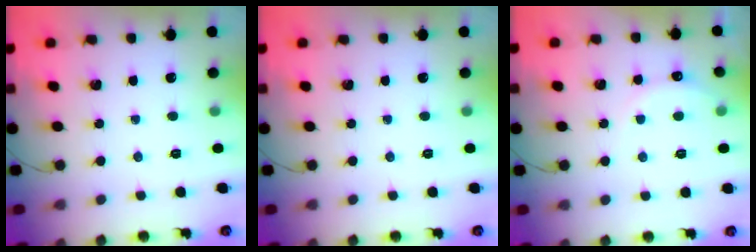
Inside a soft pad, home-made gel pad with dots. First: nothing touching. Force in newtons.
{"total": 0.0}
{"total": 6.3, "press": 6.2, "slide": 1.3}